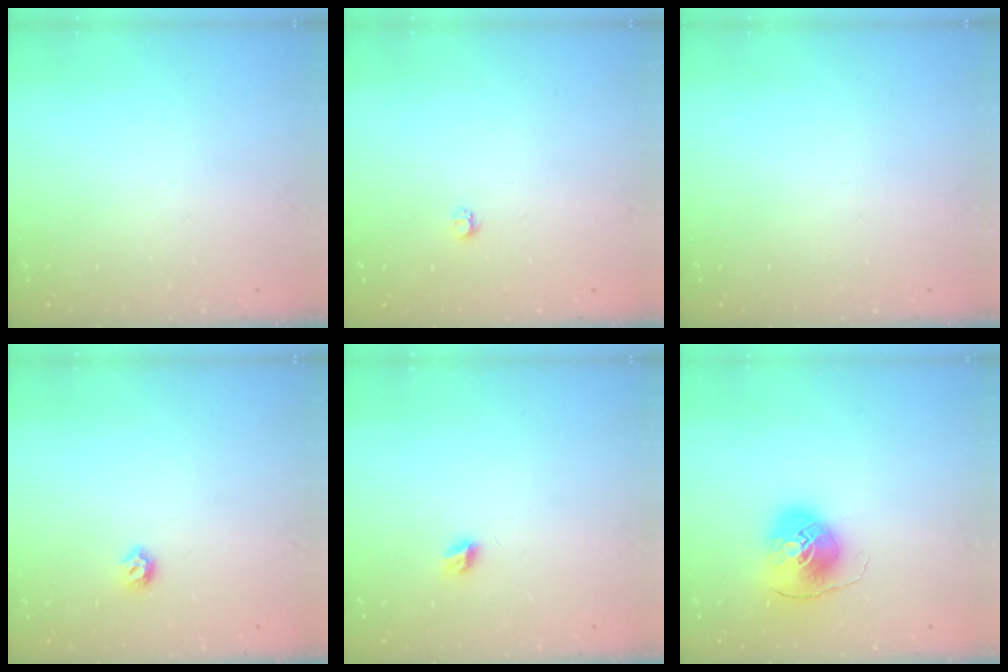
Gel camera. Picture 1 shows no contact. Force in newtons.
{"total": 3.2, "press": 3.2, "slide": 0.3}
{"total": 0.0}
{"total": 5.0, "press": 4.9, "slide": 1.1}
{"total": 5.0, "press": 5.0, "slide": 0.4}
{"total": 9.0, "press": 8.8, "slide": 1.5}